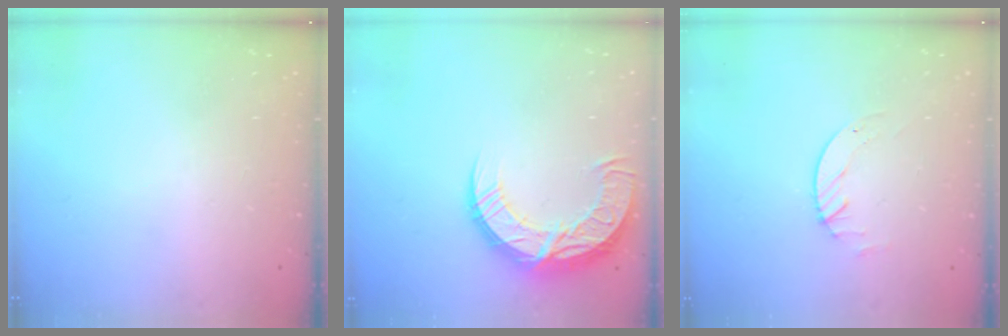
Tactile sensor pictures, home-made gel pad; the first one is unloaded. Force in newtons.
{"total": 14.6, "press": 14.5, "slide": 0.8}
{"total": 2.3, "press": 2.3, "slide": 0.3}